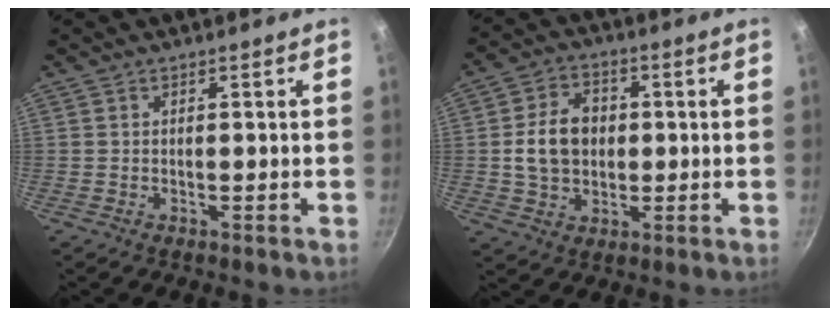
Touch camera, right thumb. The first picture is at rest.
{"total": 9.9, "force": [0.4, 7.6, 6.2], "torque": [-0.087, 0.011, 0.004]}